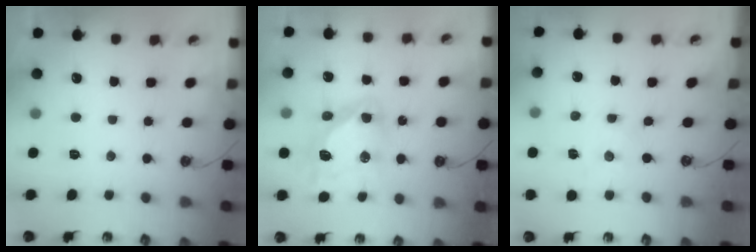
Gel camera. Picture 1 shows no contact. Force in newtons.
{"total": 12.9, "press": 12.8, "slide": 1.3}
{"total": 0.0}